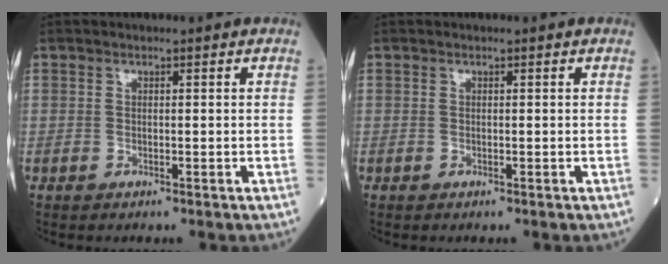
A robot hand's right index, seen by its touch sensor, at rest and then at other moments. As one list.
[{"total": 0.0}]